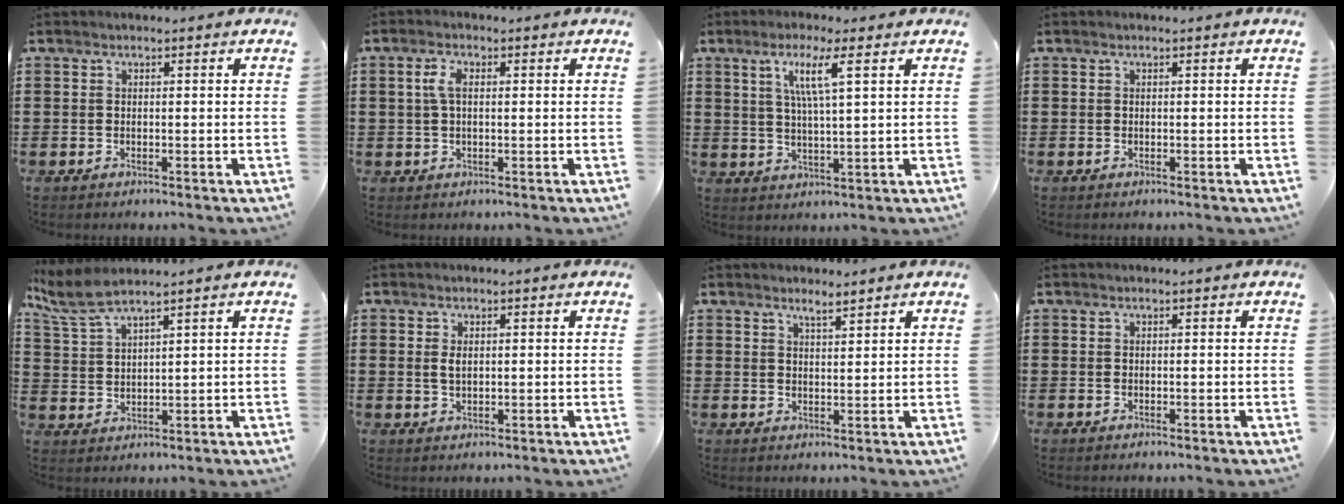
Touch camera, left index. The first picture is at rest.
{"total": 3.3, "force": [0.5, 1.4, 3.0], "torque": [-0.078, 0.004, 0.002]}
{"total": 6.0, "force": [2.9, 0.5, 5.3], "torque": [-0.113, 0.003, 0.045]}
{"total": 0.0}
{"total": 5.3, "force": [4.3, 0.7, 3.0], "torque": [-0.075, -0.008, 0.077]}
{"total": 1.7, "force": [0.3, 0.8, 1.4], "torque": [-0.032, 0.004, 0.004]}
{"total": 2.4, "force": [2.1, 0.2, 1.0], "torque": [-0.021, 0.003, 0.039]}
{"total": 0.0}